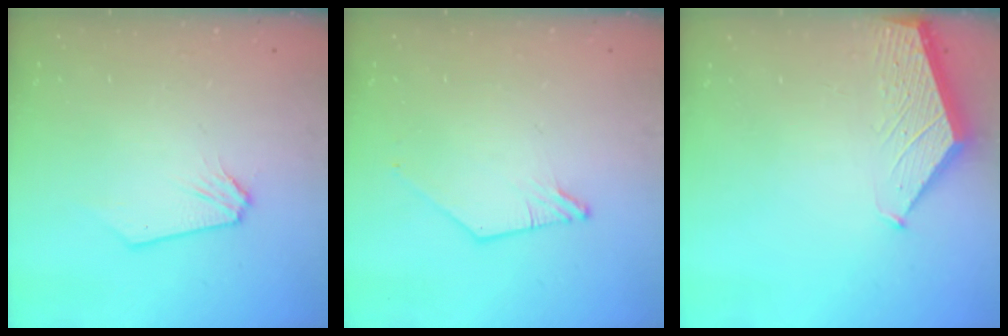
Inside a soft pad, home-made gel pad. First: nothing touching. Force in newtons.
{"total": 0.8, "press": 0.8, "slide": 0.2}
{"total": 1.8, "press": 1.8, "slide": 0.2}